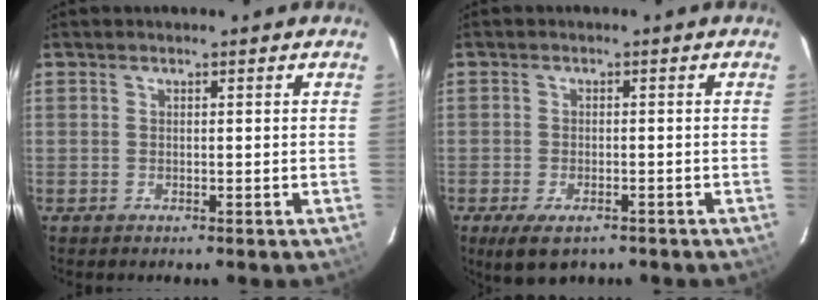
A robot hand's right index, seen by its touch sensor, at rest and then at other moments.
{"total": 6.0, "force": [-3.9, 2.6, 3.7], "torque": [-0.084, -0.022, -0.065]}